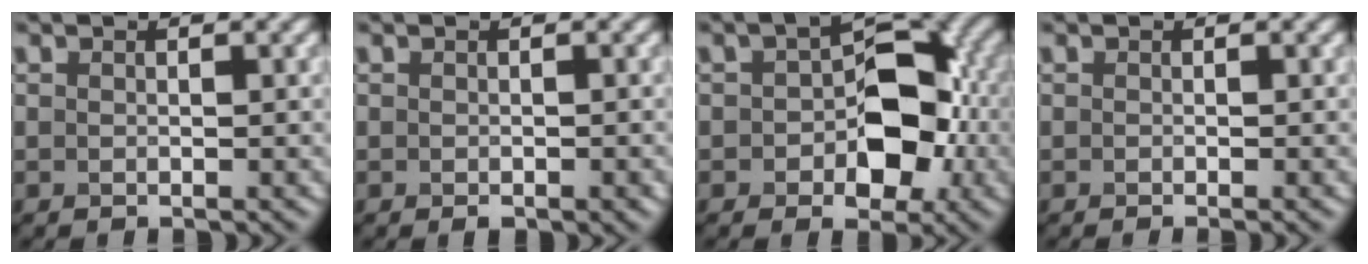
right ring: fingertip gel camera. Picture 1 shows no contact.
{"total": 1.2, "force": [-0.7, 0.4, 0.9], "torque": [-0.013, -0.003, -0.008]}
{"total": 7.5, "force": [-0.9, 4.6, 5.9], "torque": [-0.070, 0.008, -0.019]}
{"total": 0.7, "force": [-0.3, 0.2, 0.6], "torque": [-0.005, -0.005, -0.007]}